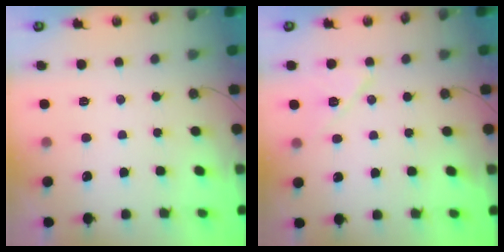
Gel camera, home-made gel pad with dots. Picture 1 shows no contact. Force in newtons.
{"total": 8.6, "press": 8.5, "slide": 0.9}